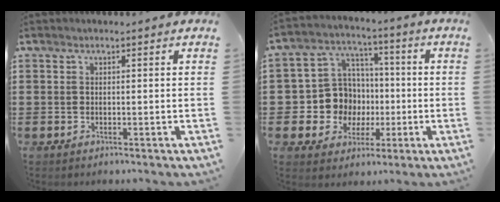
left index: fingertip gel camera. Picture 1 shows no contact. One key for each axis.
{"total": 9.8, "fx": -0.2, "fy": 9.5, "fz": 2.3, "tx": -0.089, "ty": 0.003, "tz": 0.006}